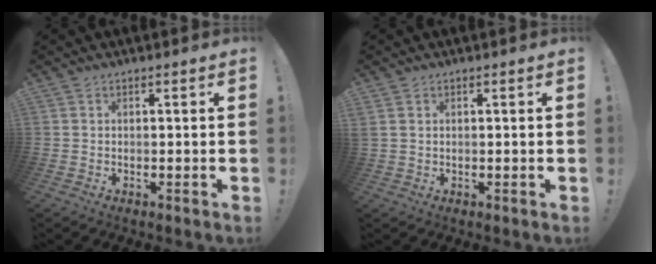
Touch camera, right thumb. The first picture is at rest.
{"total": 1.9, "force": [0.9, 1.2, 1.2], "torque": [-0.029, 0.005, 0.018]}